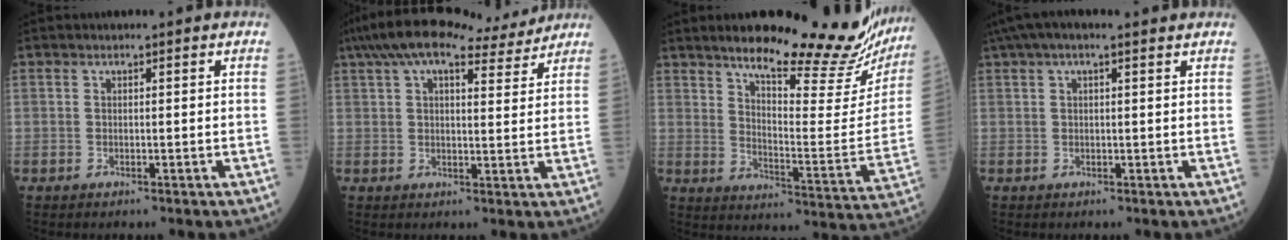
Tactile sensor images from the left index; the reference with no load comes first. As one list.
[{"total": 13.6, "force": [11.5, 3.0, 6.6], "torque": [-0.116, 0.044, 0.164]}, {"total": 24.6, "force": [21.0, 3.9, 12.3], "torque": [-0.169, -0.067, 0.264]}, {"total": 7.4, "force": [5.3, 1.7, 4.8], "torque": [-0.093, 0.051, 0.083]}]